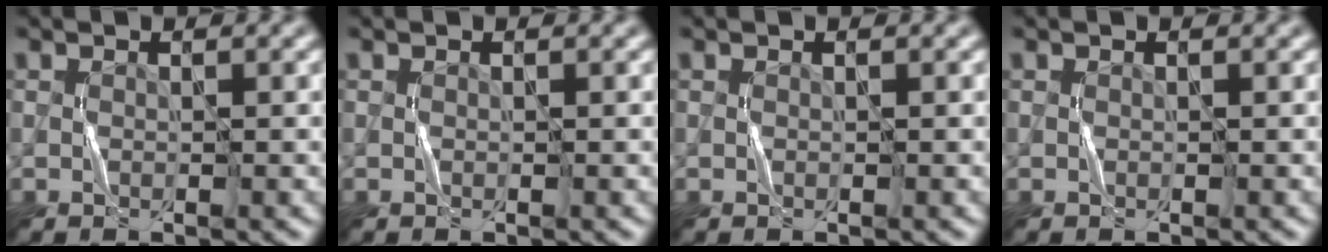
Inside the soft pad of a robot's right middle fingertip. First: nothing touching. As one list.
[{"total": 0.0}, {"total": 0.0}, {"total": 0.0}]